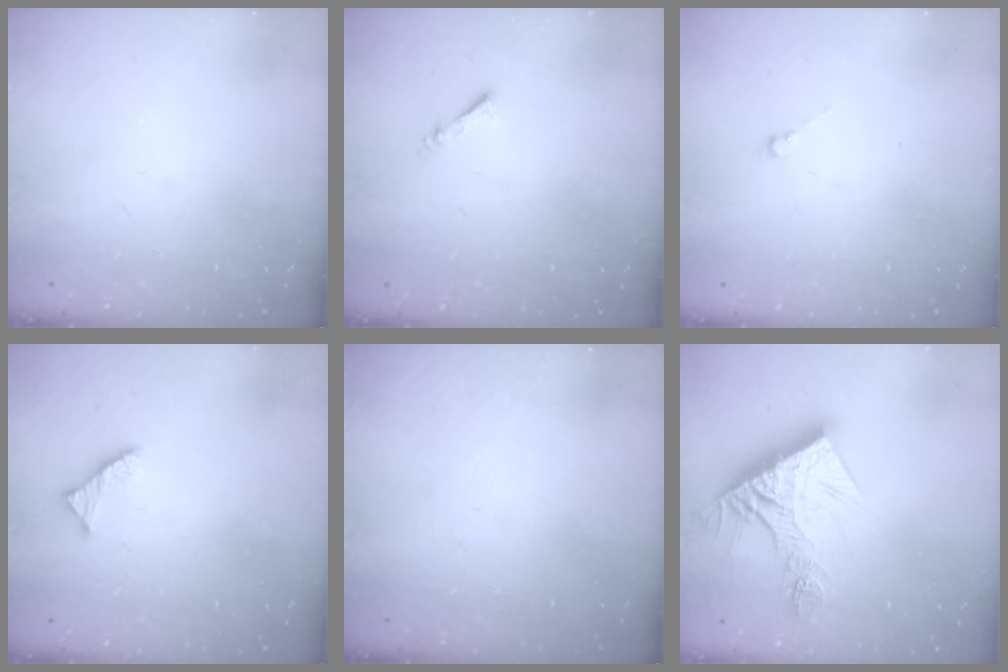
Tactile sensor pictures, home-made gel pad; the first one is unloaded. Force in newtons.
{"total": 1.3, "press": 1.2, "slide": 0.3}
{"total": 0.0}
{"total": 2.9, "press": 2.9, "slide": 0.4}
{"total": 0.0}
{"total": 17.1, "press": 17.0, "slide": 1.8}